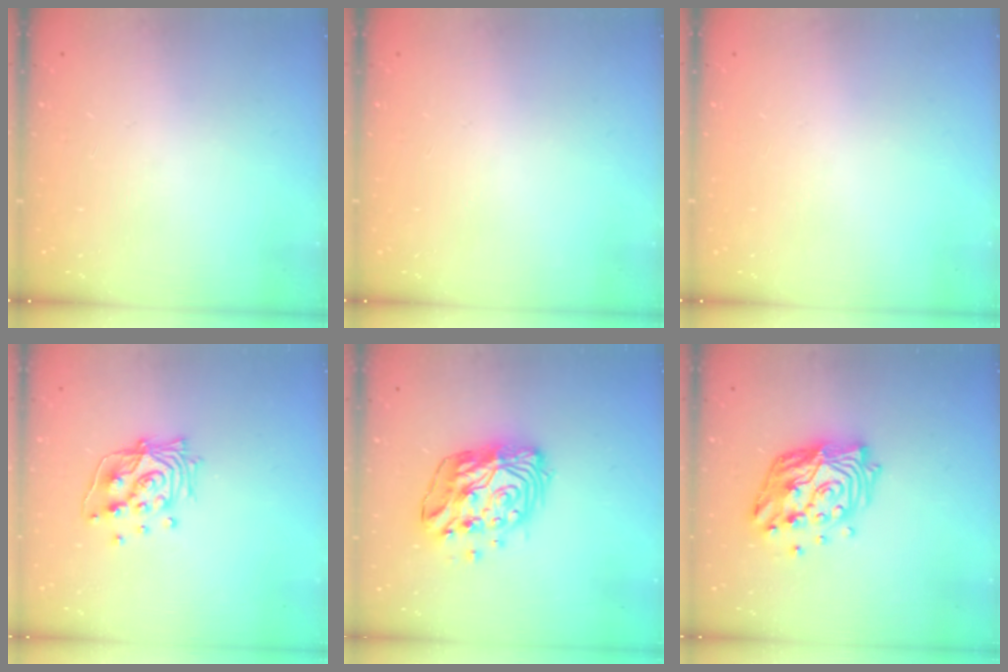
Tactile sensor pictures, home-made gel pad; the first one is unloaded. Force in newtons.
{"total": 0.0}
{"total": 0.0}
{"total": 14.4, "press": 14.4, "slide": 1.1}
{"total": 14.9, "press": 14.8, "slide": 1.4}
{"total": 16.5, "press": 16.4, "slide": 1.7}